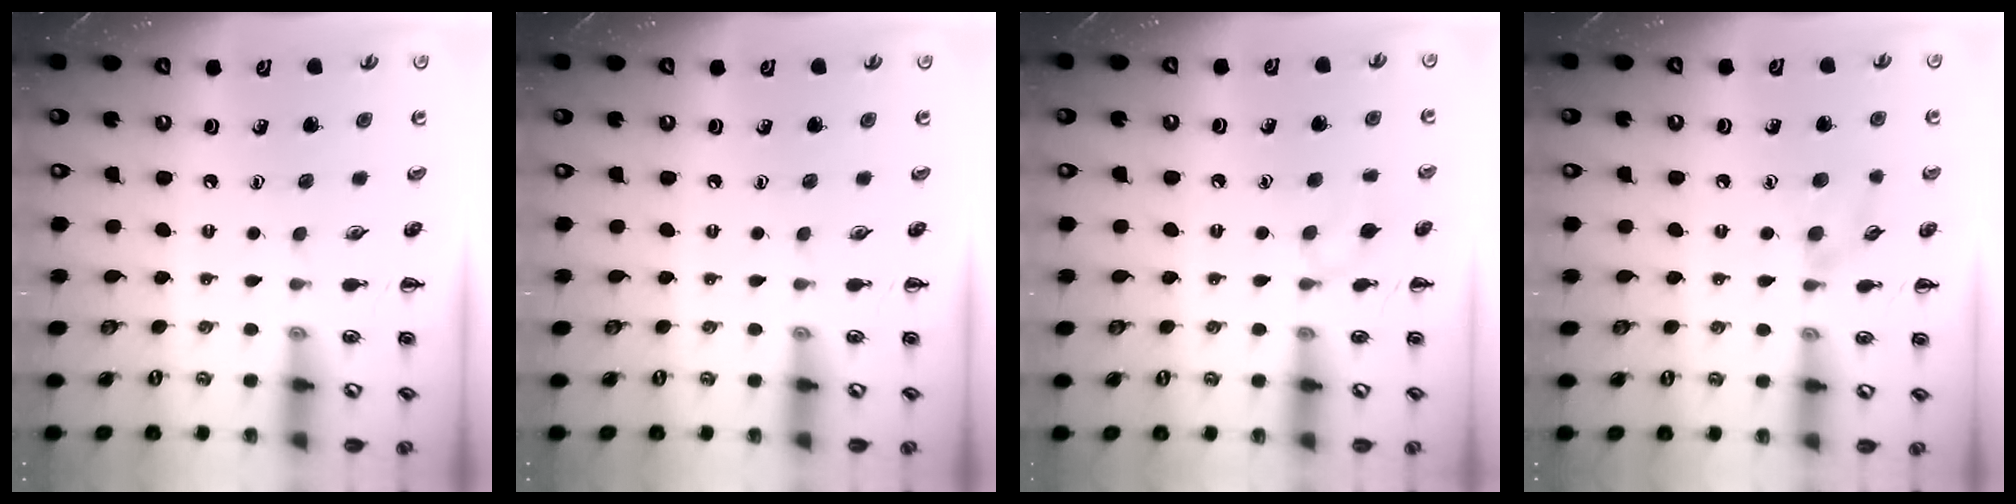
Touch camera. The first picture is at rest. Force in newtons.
{"total": 0.0}
{"total": 5.9, "press": 5.6, "slide": 2.0}
{"total": 6.7, "press": 6.4, "slide": 2.0}